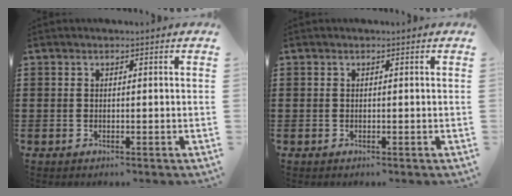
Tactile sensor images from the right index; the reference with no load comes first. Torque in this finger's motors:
{"motor_torque": [1.07, 1.07, 0.00, 0.01]}